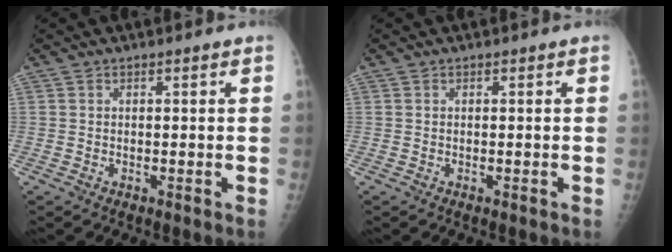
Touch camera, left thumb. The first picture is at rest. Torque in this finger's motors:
{"motor_torque": [0.00, 0.00, -0.02, -0.02, 0.00]}